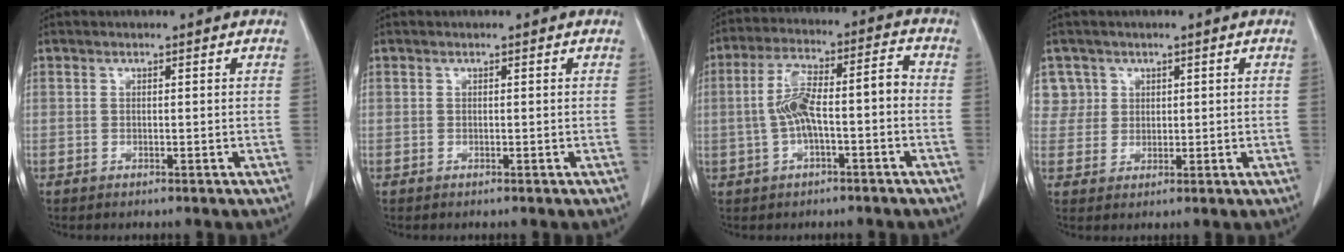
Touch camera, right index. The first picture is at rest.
{"total": 0.0}
{"total": 9.9, "force": [-1.4, 2.7, 9.4], "torque": [-0.182, 0.042, -0.019]}
{"total": 4.1, "force": [1.7, 3.7, -0.5], "torque": [0.029, 0.009, 0.032]}